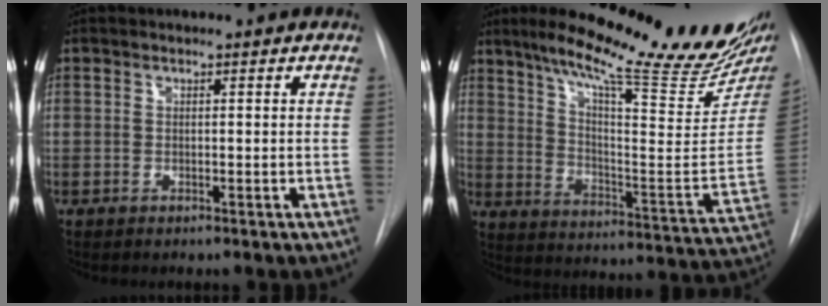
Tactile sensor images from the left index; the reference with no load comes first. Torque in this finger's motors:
{"motor_torque": [0.83, -1.09, 0.16, 0.05]}